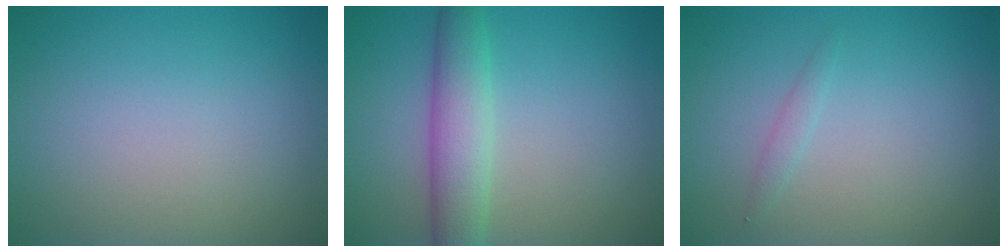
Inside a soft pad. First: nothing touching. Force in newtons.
{"total": 4.3, "press": 4.3, "slide": 0.0}
{"total": 0.8, "press": 0.8, "slide": 0.0}